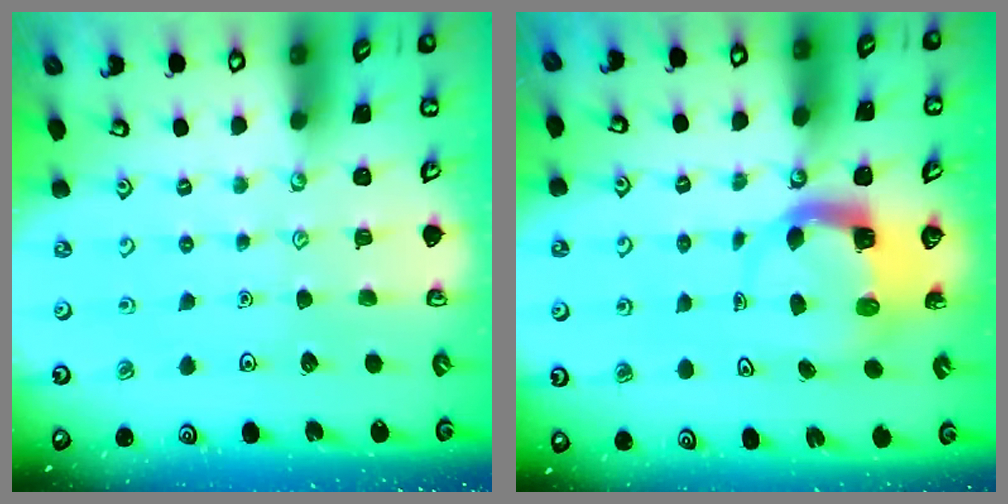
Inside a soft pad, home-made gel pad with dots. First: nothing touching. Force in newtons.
{"total": 5.2, "press": 5.1, "slide": 0.7}